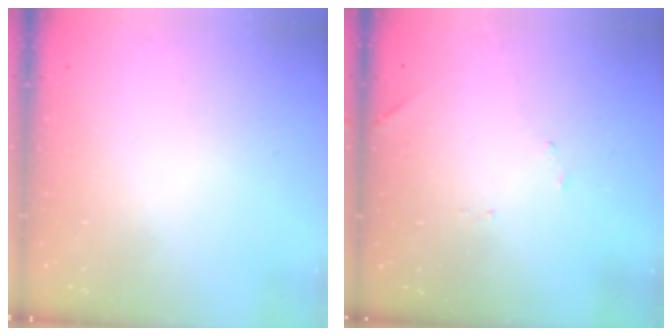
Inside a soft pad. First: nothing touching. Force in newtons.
{"total": 6.9, "press": 6.9, "slide": 0.2}